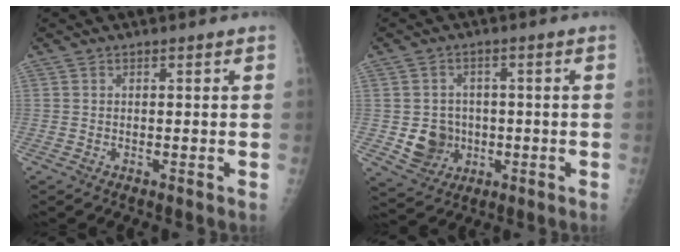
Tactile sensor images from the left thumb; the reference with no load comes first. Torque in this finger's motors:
{"motor_torque": [0.41, 0.40, 0.39, 0.31, 0.00]}